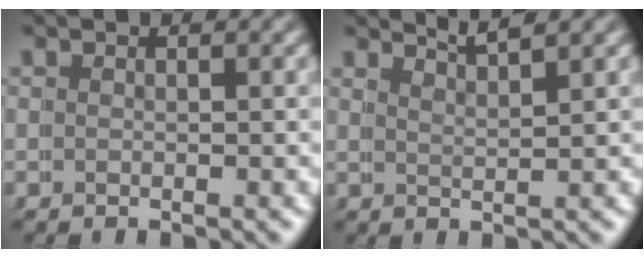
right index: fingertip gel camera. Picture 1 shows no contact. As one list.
[{"total": 3.3, "force": [3.0, -1.0, 0.8], "torque": [-0.012, 0.005, 0.052]}]